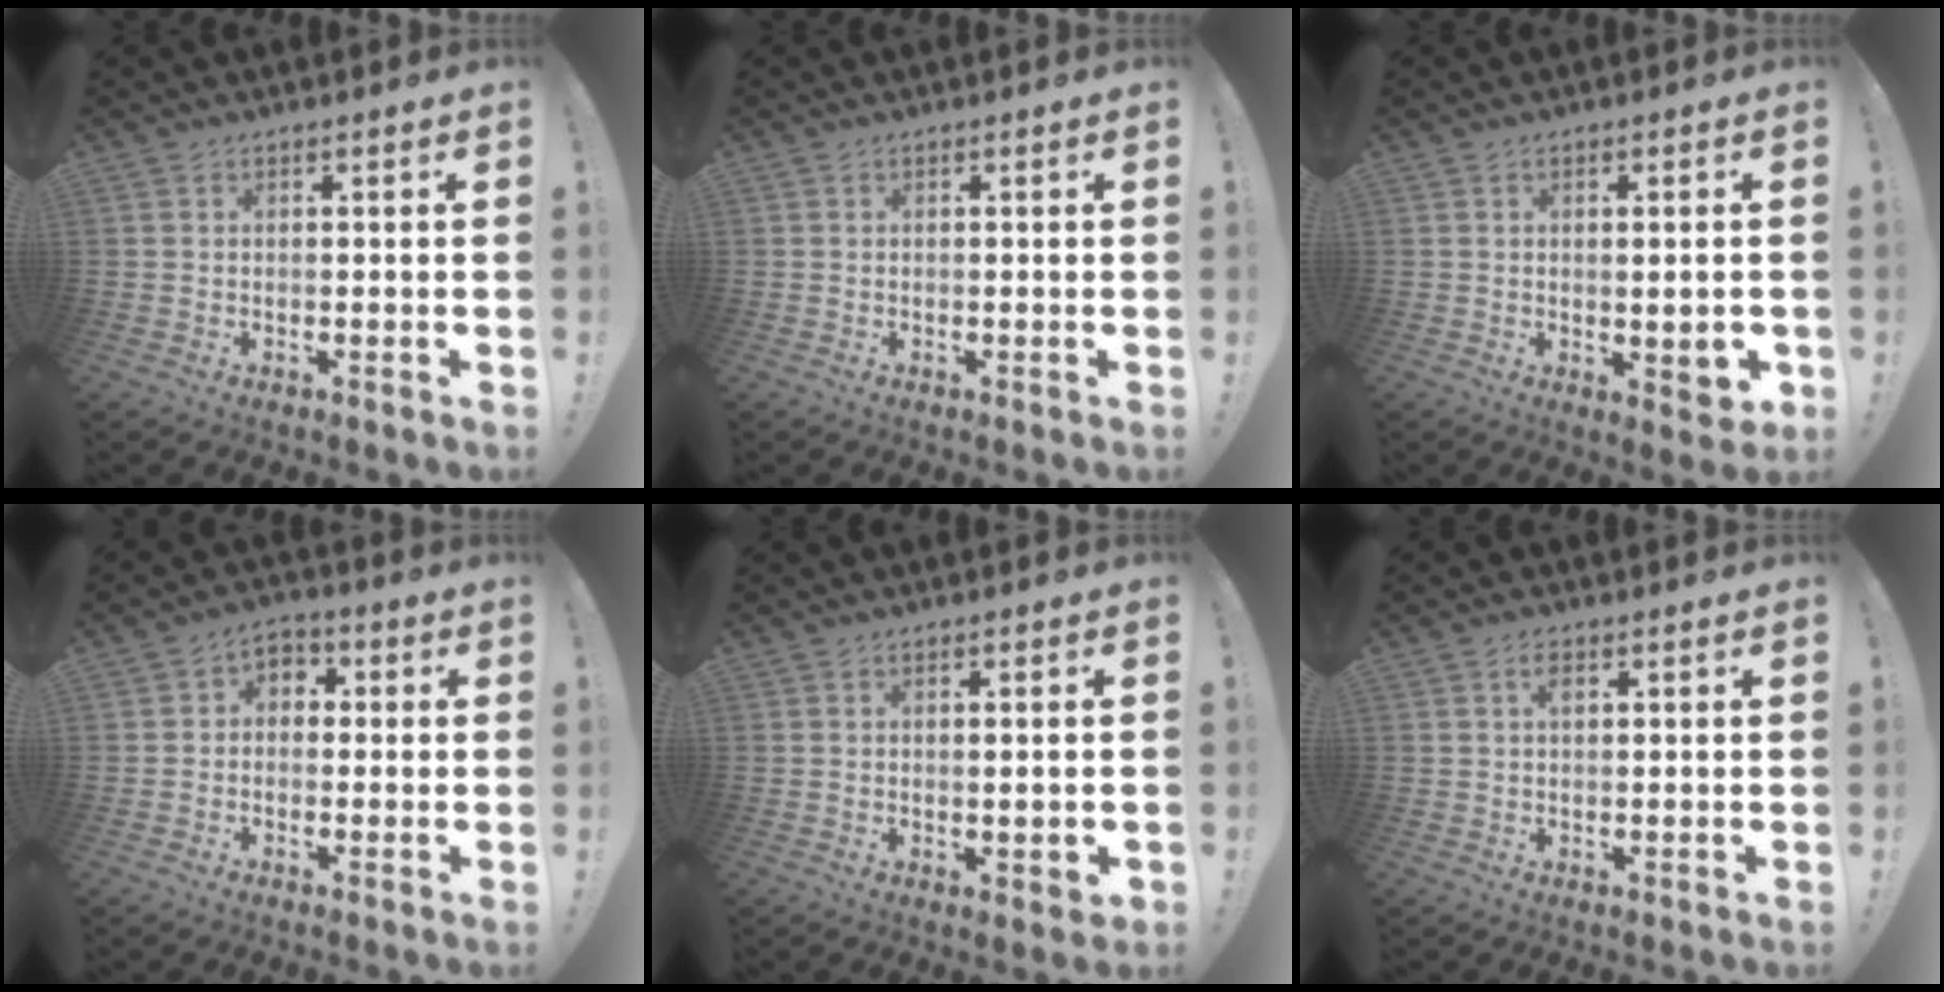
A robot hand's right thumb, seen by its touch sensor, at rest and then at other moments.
{"total": 0.0}
{"total": 12.7, "force": [-1.8, 4.9, 11.6], "torque": [-0.121, -0.008, -0.015]}
{"total": 4.4, "force": [-1.8, 3.7, 1.5], "torque": [-0.024, 0.024, -0.030]}
{"total": 2.7, "force": [0.4, 0.7, 2.5], "torque": [-0.027, -0.007, 0.006]}
{"total": 1.9, "force": [0.8, 0.9, 1.4], "torque": [-0.016, -0.002, 0.011]}